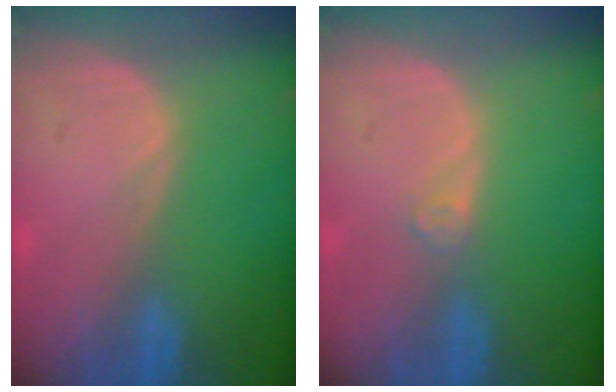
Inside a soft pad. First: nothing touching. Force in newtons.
{"total": 1.2, "press": 1.2, "slide": 0.3}